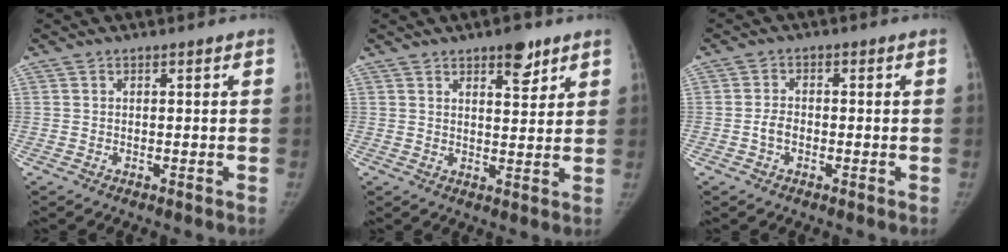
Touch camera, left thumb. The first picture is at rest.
{"total": 5.6, "force": [3.6, 2.3, 3.6], "torque": [-0.030, -0.023, 0.052]}
{"total": 2.8, "force": [-1.1, 2.0, 1.7], "torque": [-0.024, 0.012, -0.022]}